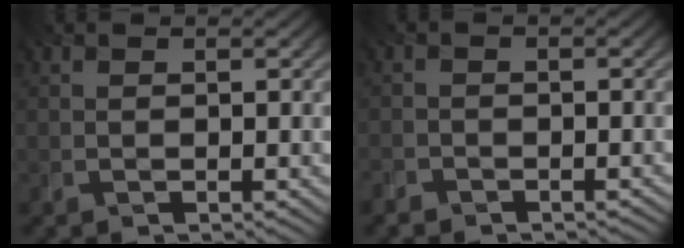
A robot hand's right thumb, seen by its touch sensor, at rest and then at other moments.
{"total": 2.1, "force": [-1.9, 0.8, 0.1], "torque": [0.001, -0.007, -0.041]}